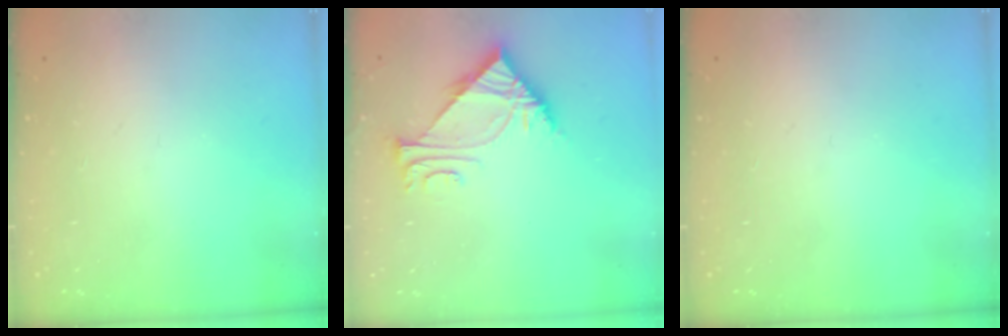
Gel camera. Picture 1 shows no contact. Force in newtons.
{"total": 7.0, "press": 7.0, "slide": 0.4}
{"total": 0.0}